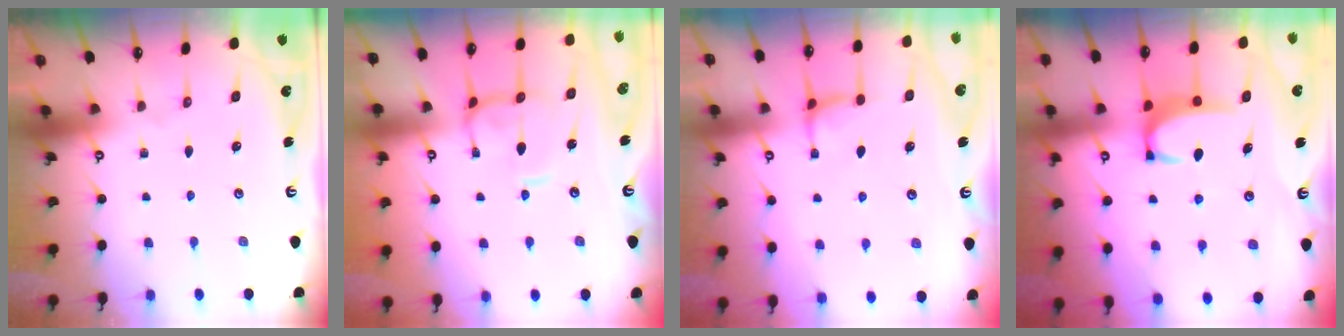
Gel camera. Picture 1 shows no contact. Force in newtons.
{"total": 5.6, "press": 5.5, "slide": 0.9}
{"total": 0.8, "press": 0.3, "slide": 0.7}
{"total": 2.8, "press": 2.7, "slide": 0.5}